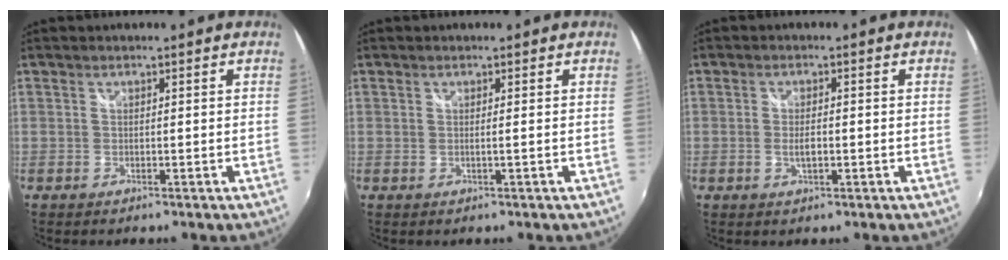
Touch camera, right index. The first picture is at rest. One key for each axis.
{"total": 0.5, "fx": 0.0, "fy": -0.3, "fz": 0.5, "tx": -0.006, "ty": -0.003, "tz": -0.002}
{"total": 2.8, "fx": -0.6, "fy": 1.0, "fz": 2.5, "tx": -0.045, "ty": -0.005, "tz": -0.008}